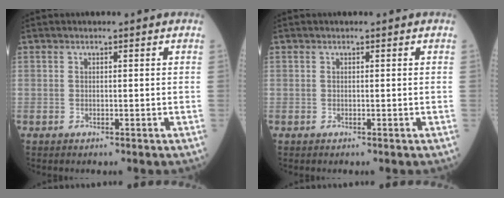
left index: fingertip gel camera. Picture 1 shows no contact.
{"total": 0.0}